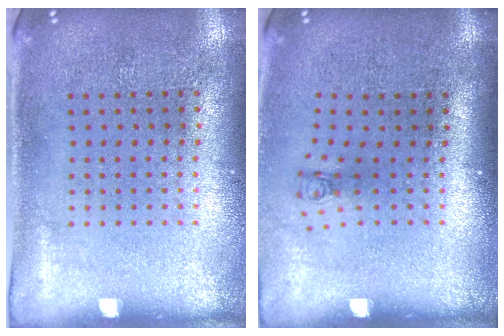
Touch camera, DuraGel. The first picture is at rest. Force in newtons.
{"total": 0.8, "press": 0.3, "slide": 0.7}